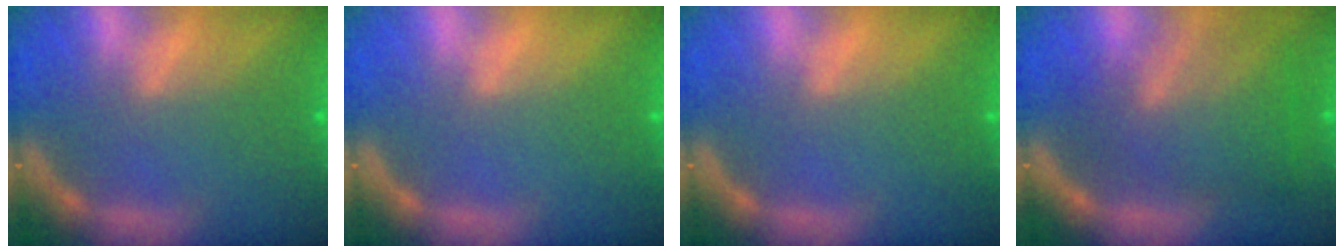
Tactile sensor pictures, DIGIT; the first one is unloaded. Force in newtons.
{"total": 0.0}
{"total": 0.0}
{"total": 7.6}